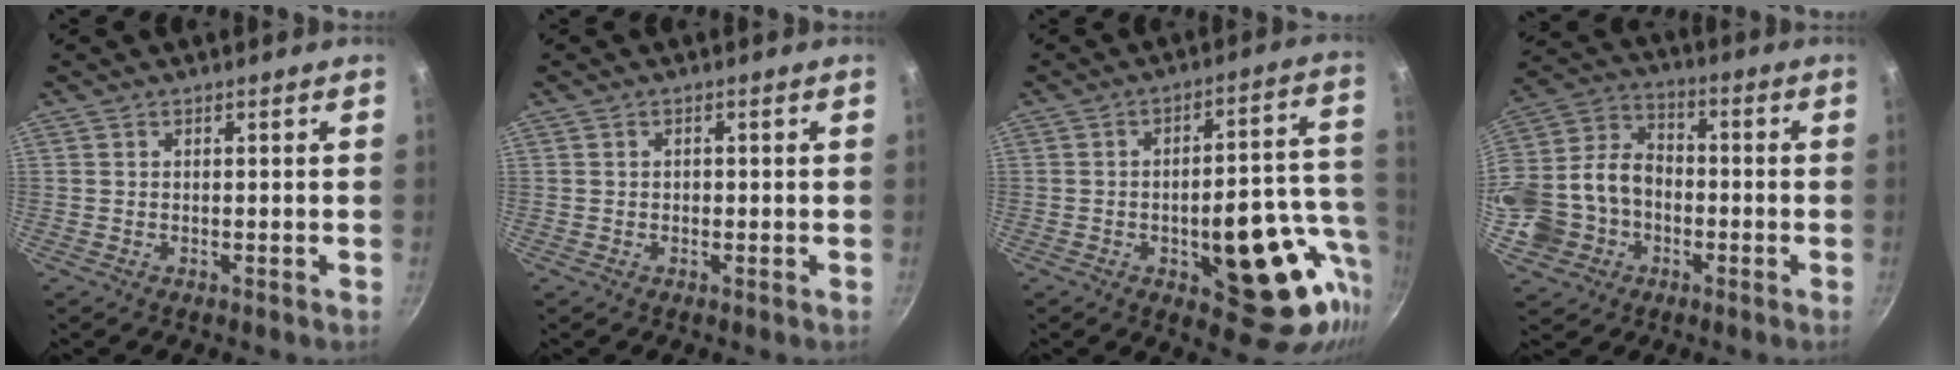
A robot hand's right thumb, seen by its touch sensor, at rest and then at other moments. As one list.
[{"total": 0.9, "force": [0.0, 0.7, 0.5], "torque": [-0.006, 0.004, 0.000]}, {"total": 19.9, "force": [-4.7, 8.8, 17.3], "torque": [-0.165, 0.021, -0.058]}, {"total": 19.9, "force": [-4.4, 16.4, 10.4], "torque": [-0.230, 0.062, -0.075]}]